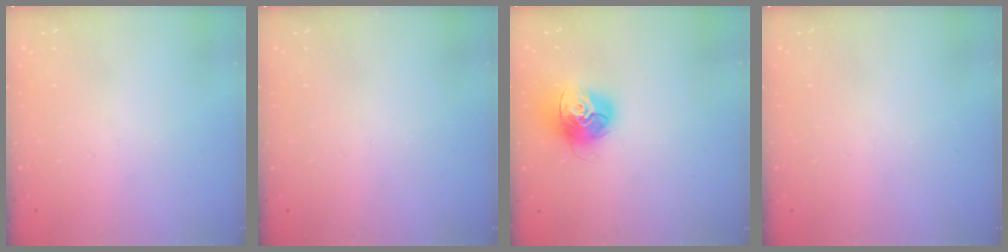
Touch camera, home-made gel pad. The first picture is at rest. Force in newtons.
{"total": 0.0}
{"total": 14.5, "press": 14.4, "slide": 1.4}
{"total": 0.0}